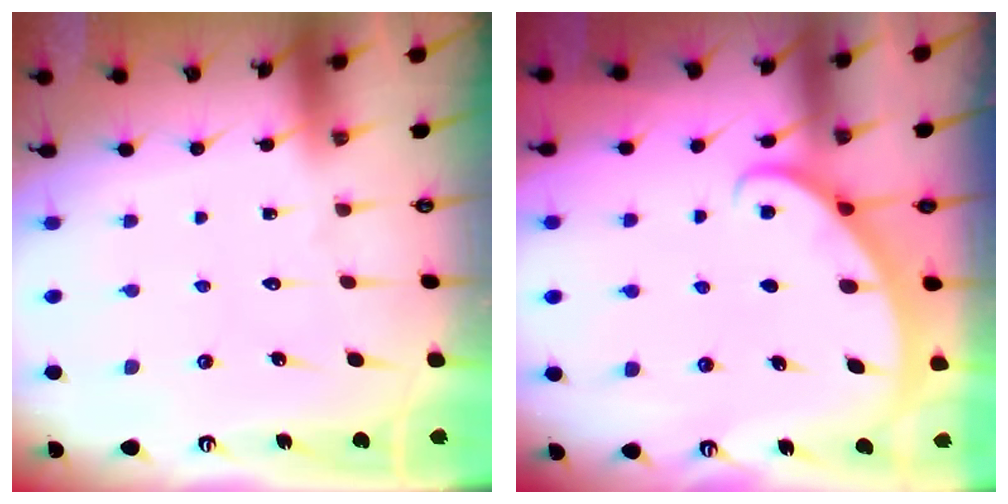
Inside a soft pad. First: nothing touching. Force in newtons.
{"total": 4.0, "press": 4.0, "slide": 0.1}